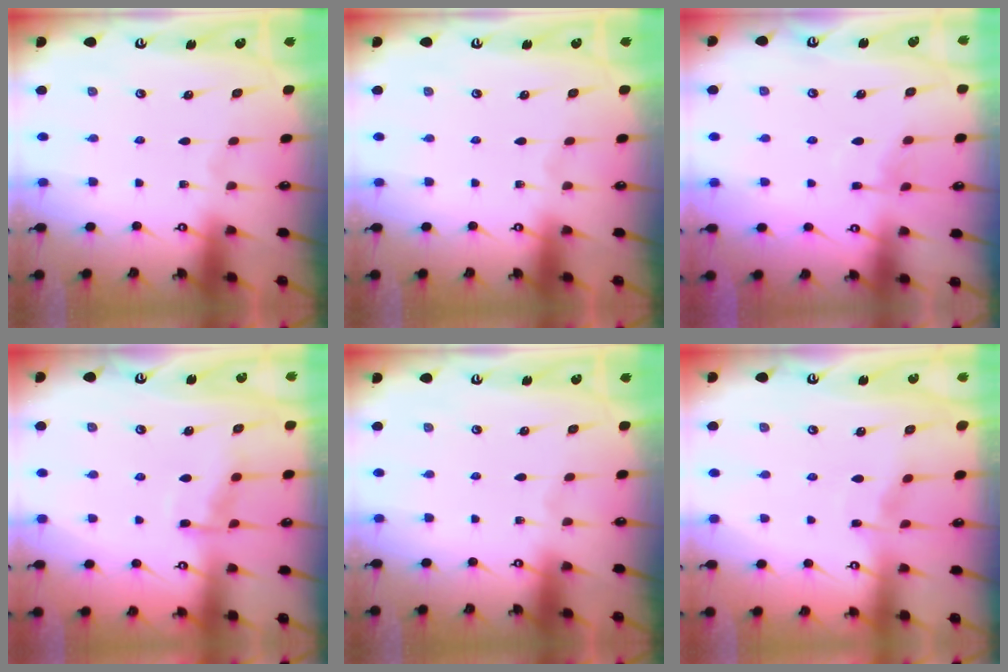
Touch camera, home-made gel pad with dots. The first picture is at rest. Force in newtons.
{"total": 0.0}
{"total": 6.1, "press": 6.1, "slide": 0.8}
{"total": 8.6, "press": 8.6, "slide": 0.9}
{"total": 0.0}
{"total": 2.4, "press": 2.4, "slide": 0.3}